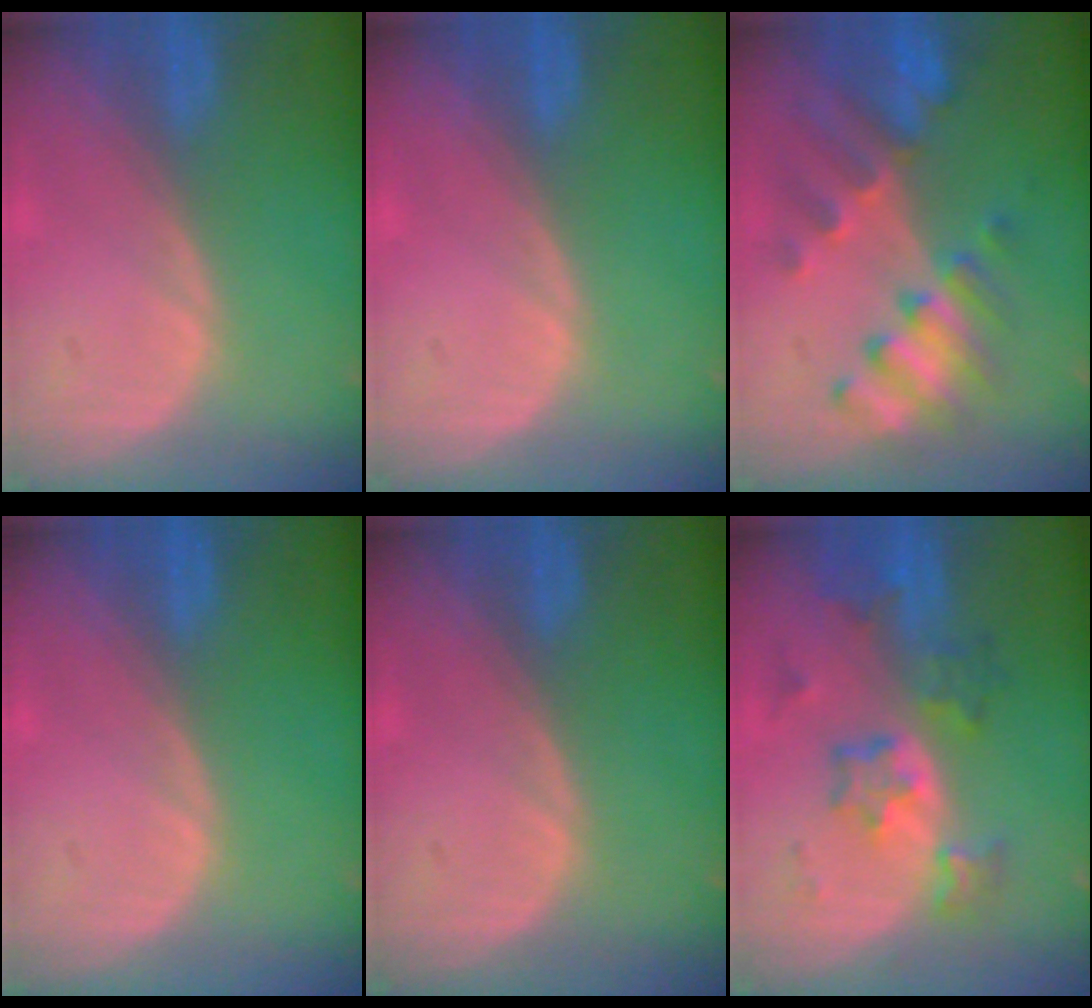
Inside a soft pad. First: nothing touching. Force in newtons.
{"total": 0.0}
{"total": 8.4, "press": 8.2, "slide": 2.1}
{"total": 0.0}
{"total": 0.0}
{"total": 7.0, "press": 6.7, "slide": 2.2}